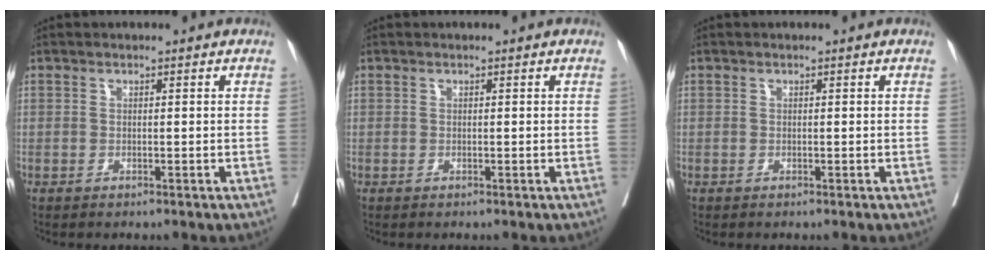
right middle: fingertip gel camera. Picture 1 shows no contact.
{"total": 0.0}
{"total": 0.0}